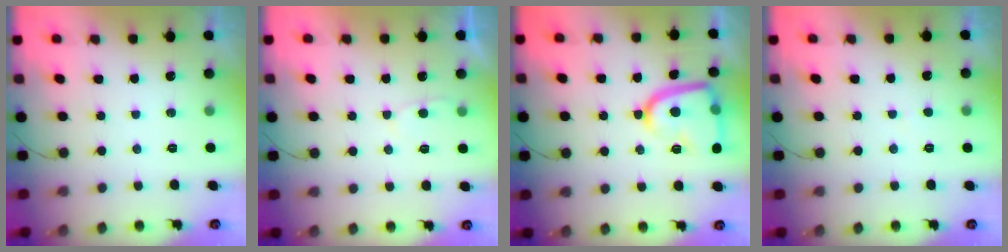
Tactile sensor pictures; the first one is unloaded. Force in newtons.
{"total": 2.4, "press": 2.4, "slide": 0.4}
{"total": 15.0, "press": 15.0, "slide": 0.8}
{"total": 1.3, "press": 1.3, "slide": 0.1}